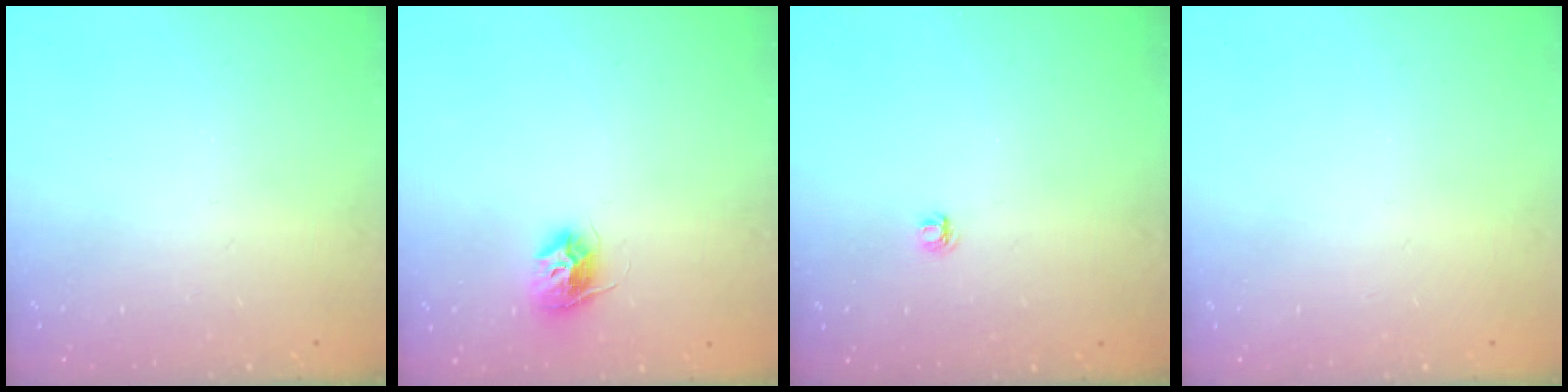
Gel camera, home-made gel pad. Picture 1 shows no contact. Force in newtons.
{"total": 9.3, "press": 9.3, "slide": 0.5}
{"total": 4.1, "press": 4.1, "slide": 0.5}
{"total": 0.0}